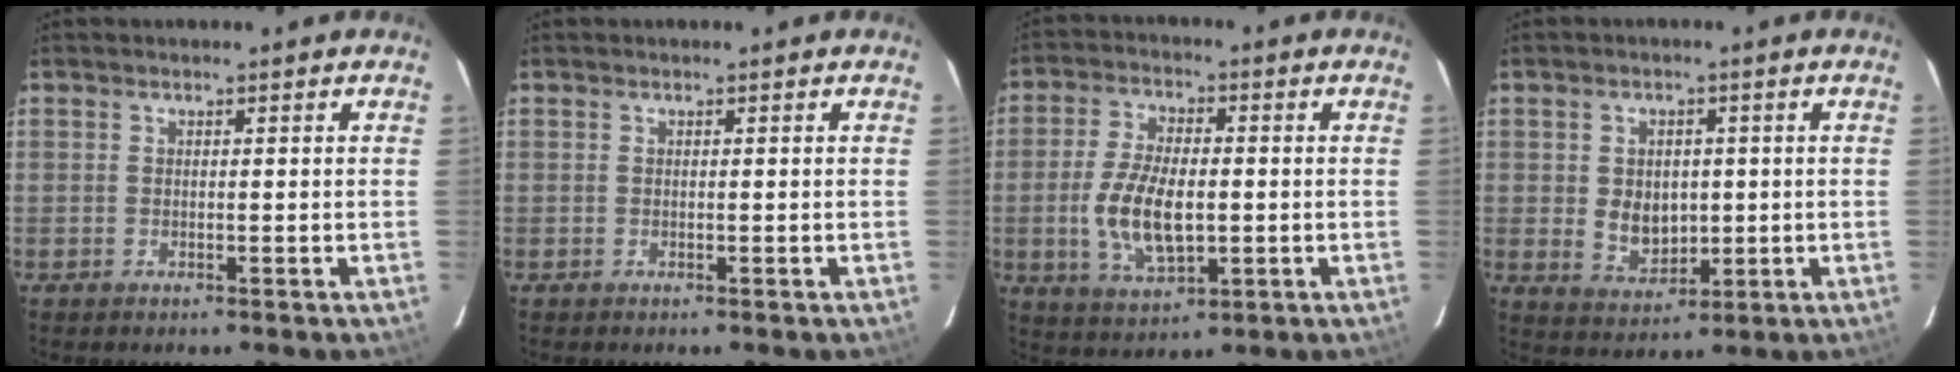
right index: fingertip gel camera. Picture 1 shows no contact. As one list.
[{"total": 0.0}, {"total": 11.7, "force": [-1.5, 5.7, 10.1], "torque": [-0.205, -0.004, -0.023]}, {"total": 6.9, "force": [0.0, 5.3, 4.3], "torque": [-0.083, -0.001, 0.014]}]